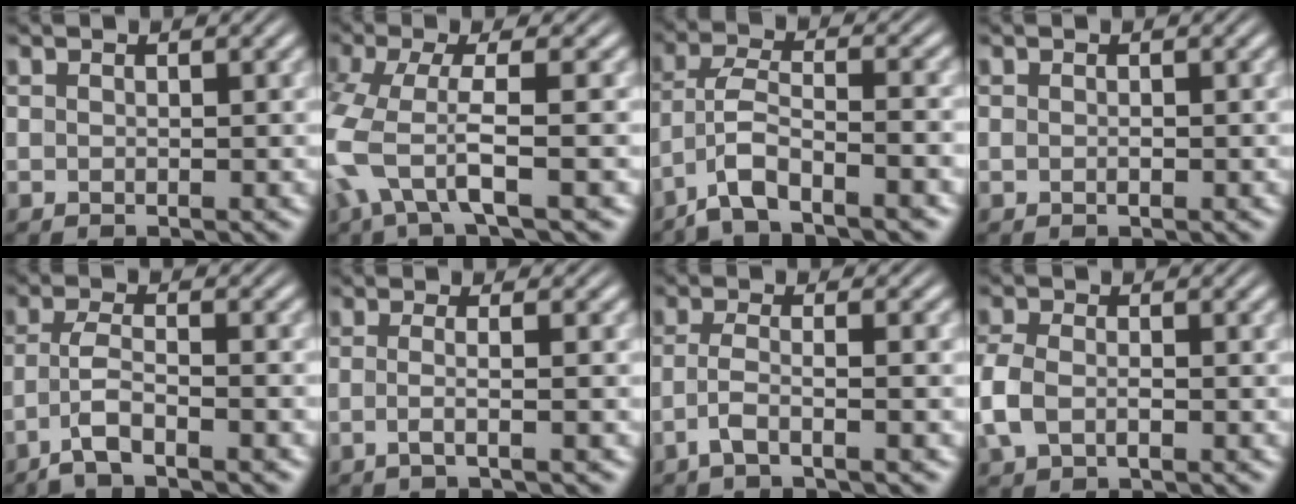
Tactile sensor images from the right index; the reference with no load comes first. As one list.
[{"total": 6.3, "force": [-1.5, 3.7, 4.9], "torque": [-0.146, -0.032, -0.018]}, {"total": 5.3, "force": [-2.7, 2.9, 3.5], "torque": [-0.091, -0.022, -0.041]}, {"total": 0.6, "force": [-0.4, 0.3, 0.3], "torque": [-0.008, -0.002, -0.006]}, {"total": 4.0, "force": [-2.4, 1.4, 2.9], "torque": [-0.063, -0.009, -0.039]}, {"total": 2.2, "force": [-1.0, -0.5, 1.9], "torque": [-0.045, -0.009, -0.016]}, {"total": 3.0, "force": [-1.8, 0.3, 2.4], "torque": [-0.062, -0.015, -0.024]}, {"total": 3.3, "force": [-0.7, 2.5, 2.1], "torque": [-0.069, -0.011, -0.004]}]